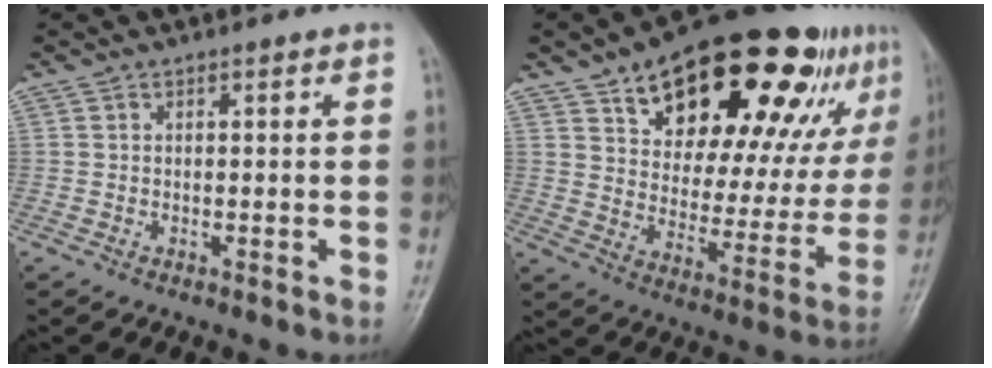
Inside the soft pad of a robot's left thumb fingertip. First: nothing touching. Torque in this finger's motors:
{"motor_torque": [1.69, 1.69, 1.72, -1.05, 0.25]}